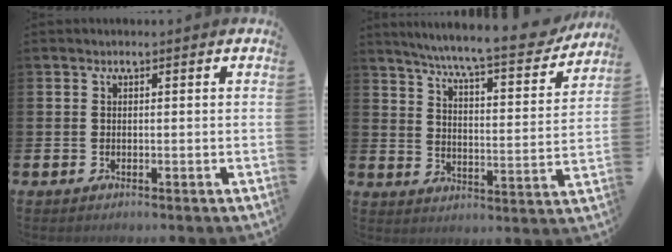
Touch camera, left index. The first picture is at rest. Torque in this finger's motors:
{"motor_torque": [1.03, -1.11, 0.99, 0.21]}